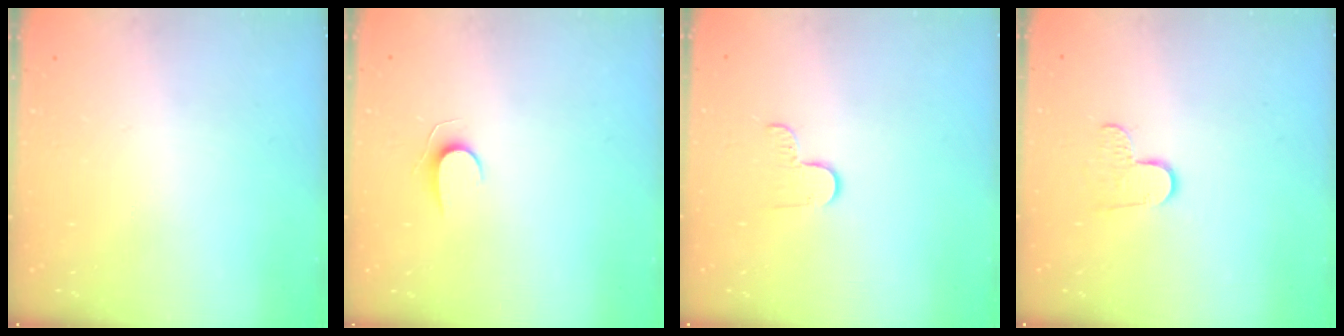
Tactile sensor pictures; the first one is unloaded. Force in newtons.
{"total": 5.4, "press": 5.4, "slide": 0.5}
{"total": 3.8, "press": 3.8, "slide": 0.4}
{"total": 5.5, "press": 5.5, "slide": 0.4}